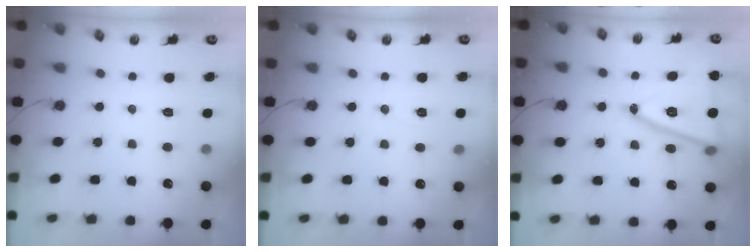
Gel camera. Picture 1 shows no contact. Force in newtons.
{"total": 5.4, "press": 3.0, "slide": 4.5}
{"total": 20.5, "press": 20.3, "slide": 3.2}